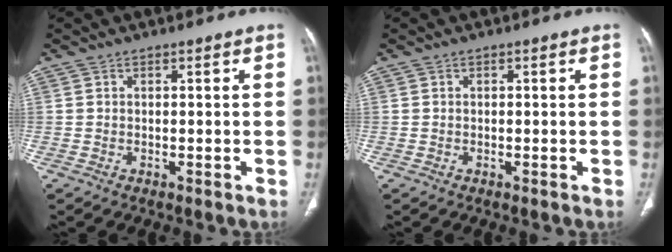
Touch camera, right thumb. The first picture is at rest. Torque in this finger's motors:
{"motor_torque": [0.28, -0.06, -0.34, 0.24, 0.04]}